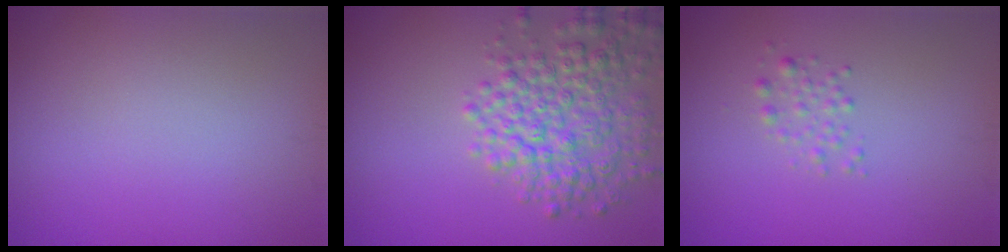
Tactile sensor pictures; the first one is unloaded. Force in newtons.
{"total": 5.6, "press": 5.6, "slide": 0.3}
{"total": 1.2, "press": 1.2, "slide": 0.0}